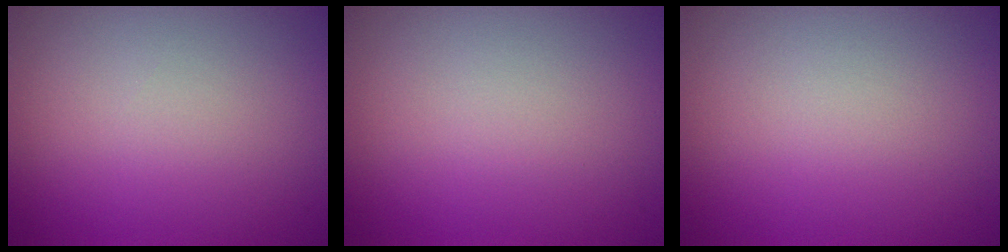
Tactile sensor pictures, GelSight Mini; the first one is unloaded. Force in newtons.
{"total": 0.0}
{"total": 0.0}